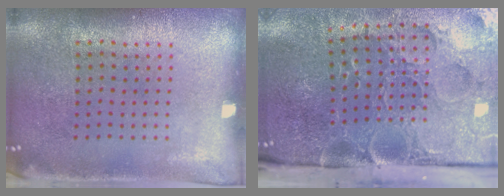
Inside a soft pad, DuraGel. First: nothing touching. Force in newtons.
{"total": 5.5, "press": 4.2, "slide": 3.5}